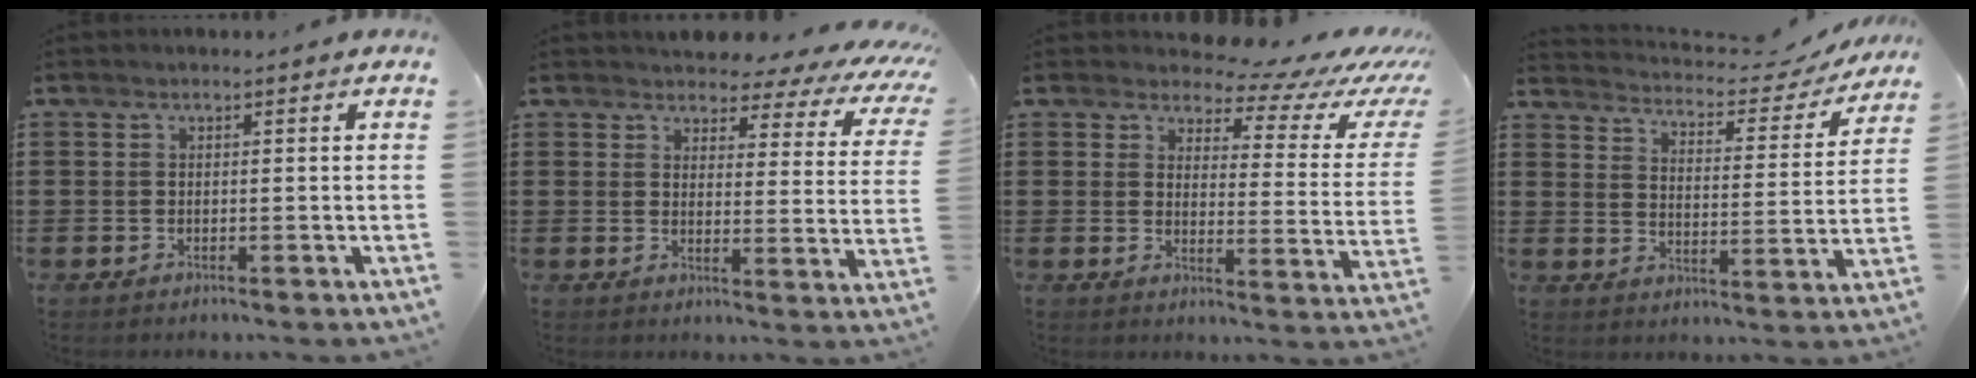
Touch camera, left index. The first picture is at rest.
{"total": 3.5, "force": [3.1, 1.3, 0.9], "torque": [-0.033, -0.019, 0.046]}
{"total": 6.4, "force": [5.5, 2.0, 2.5], "torque": [-0.056, -0.039, 0.090]}
{"total": 3.7, "force": [3.5, 0.5, 1.0], "torque": [-0.043, -0.027, 0.052]}